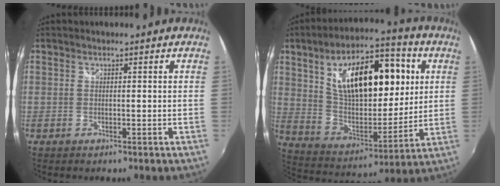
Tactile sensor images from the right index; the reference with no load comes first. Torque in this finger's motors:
{"motor_torque": [1.34, 0.79, 1.05, 0.21]}